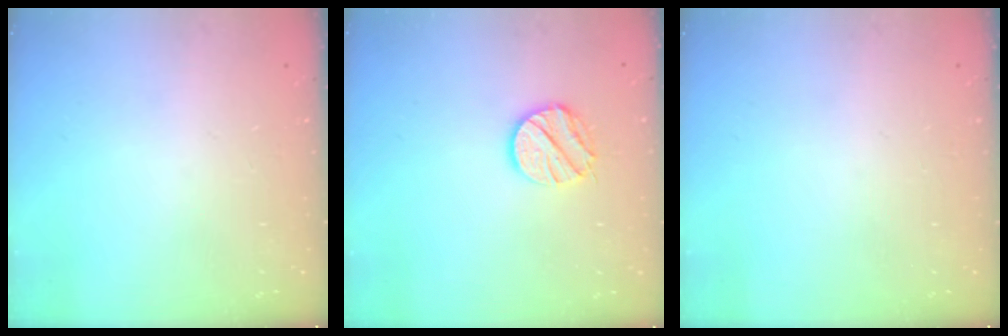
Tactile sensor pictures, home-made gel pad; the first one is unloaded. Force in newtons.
{"total": 11.2, "press": 11.2, "slide": 1.0}
{"total": 0.0}